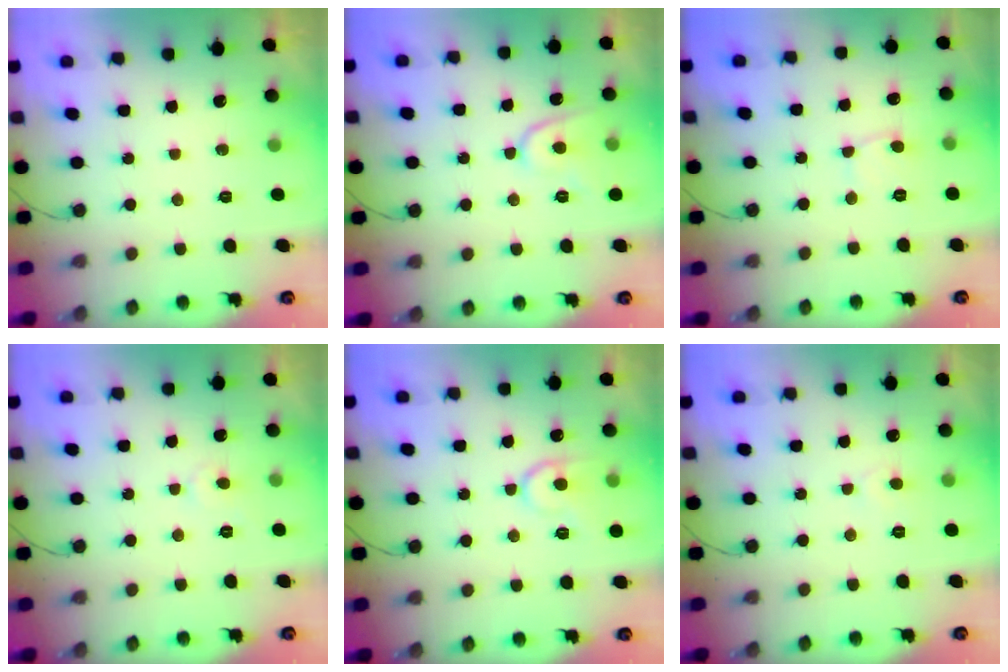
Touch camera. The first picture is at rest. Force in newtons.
{"total": 9.0, "press": 8.9, "slide": 0.9}
{"total": 2.1, "press": 2.1, "slide": 0.1}
{"total": 2.5, "press": 2.5, "slide": 0.2}
{"total": 10.9, "press": 10.9, "slide": 0.8}
{"total": 3.7, "press": 3.7, "slide": 0.5}